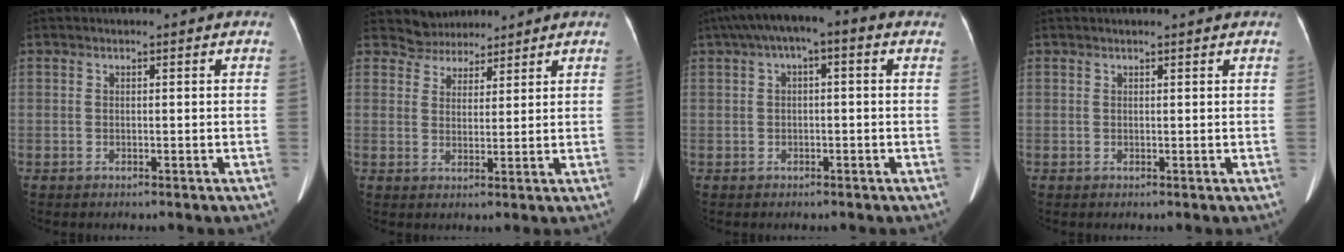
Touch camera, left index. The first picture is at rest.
{"total": 4.4, "force": [4.0, 1.8, -0.6], "torque": [0.008, 0.016, 0.069]}
{"total": 6.7, "force": [2.8, 2.0, 5.8], "torque": [-0.102, 0.043, 0.035]}
{"total": 2.8, "force": [2.6, 0.0, 1.1], "torque": [-0.014, 0.018, 0.032]}